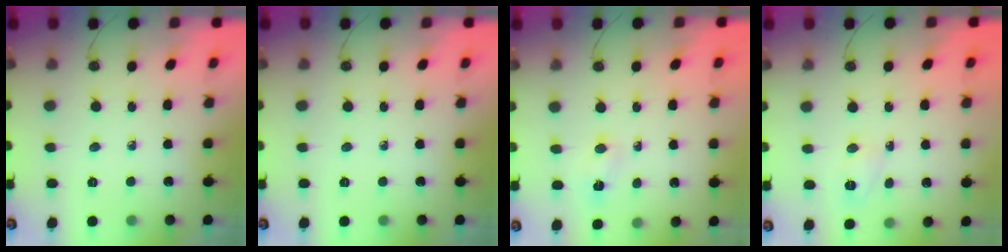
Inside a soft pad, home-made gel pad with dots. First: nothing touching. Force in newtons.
{"total": 0.0}
{"total": 8.3, "press": 2.8, "slide": 7.9}
{"total": 3.2, "press": 3.0, "slide": 1.0}